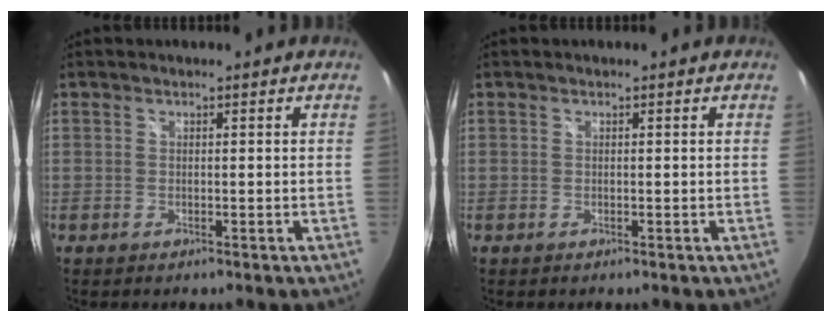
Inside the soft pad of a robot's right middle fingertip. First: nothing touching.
{"total": 0.0}